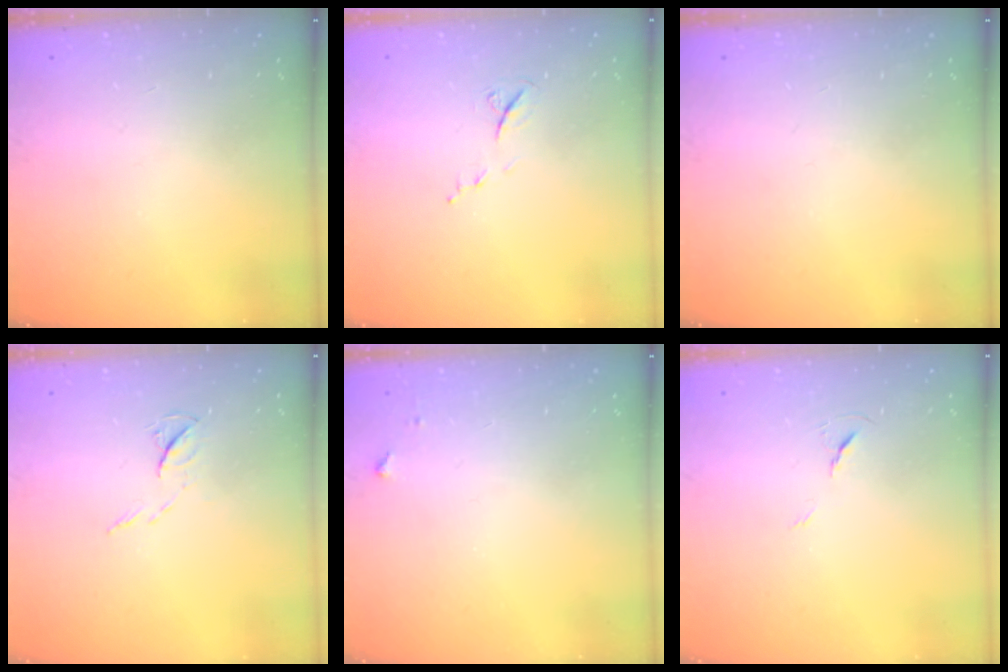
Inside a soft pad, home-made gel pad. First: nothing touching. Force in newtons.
{"total": 6.1, "press": 5.9, "slide": 1.5}
{"total": 0.0}
{"total": 5.0, "press": 5.0, "slide": 0.7}
{"total": 3.5, "press": 3.5, "slide": 0.4}
{"total": 5.1, "press": 4.7, "slide": 2.1}